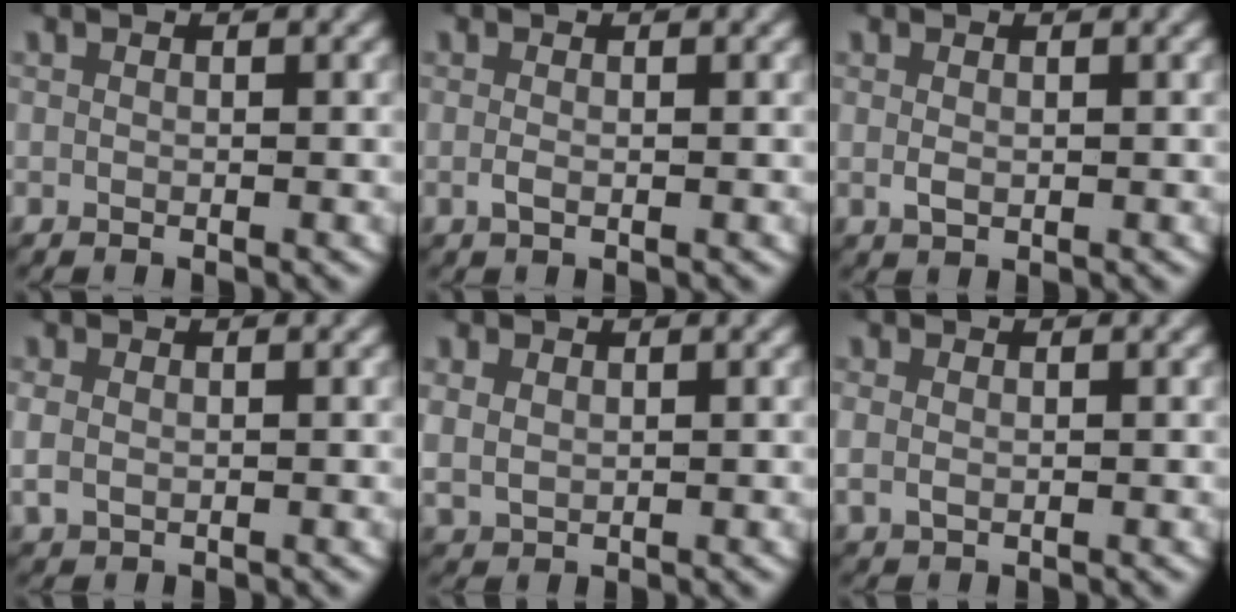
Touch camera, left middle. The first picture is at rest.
{"total": 0.7, "force": [-0.1, 0.0, 0.7], "torque": [-0.019, -0.006, 0.002]}
{"total": 0.8, "force": [0.1, 0.3, 0.7], "torque": [-0.019, -0.004, 0.009]}
{"total": 2.3, "force": [0.3, 1.9, 1.3], "torque": [-0.040, -0.003, 0.011]}
{"total": 2.9, "force": [0.9, 2.4, 1.3], "torque": [-0.049, -0.008, 0.025]}
{"total": 1.4, "force": [0.3, 1.0, 0.9], "torque": [-0.029, -0.005, 0.013]}